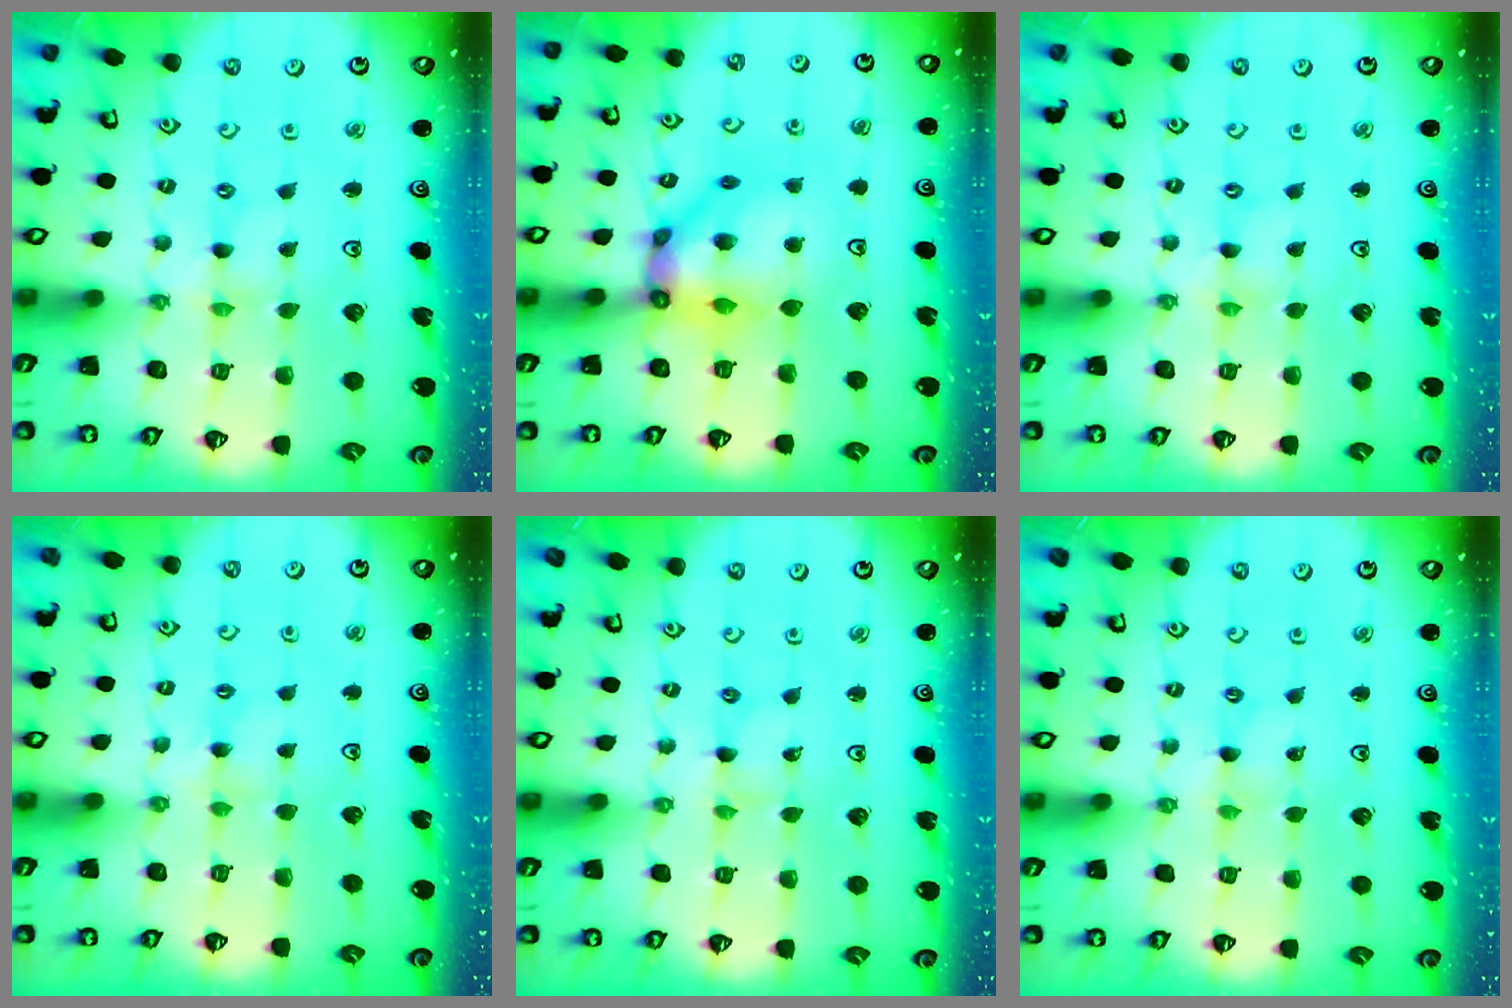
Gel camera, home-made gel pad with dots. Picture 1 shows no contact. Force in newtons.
{"total": 12.4, "press": 12.4, "slide": 1.3}
{"total": 1.4, "press": 1.4, "slide": 0.2}
{"total": 2.4, "press": 2.4, "slide": 0.5}
{"total": 0.0}
{"total": 0.0}